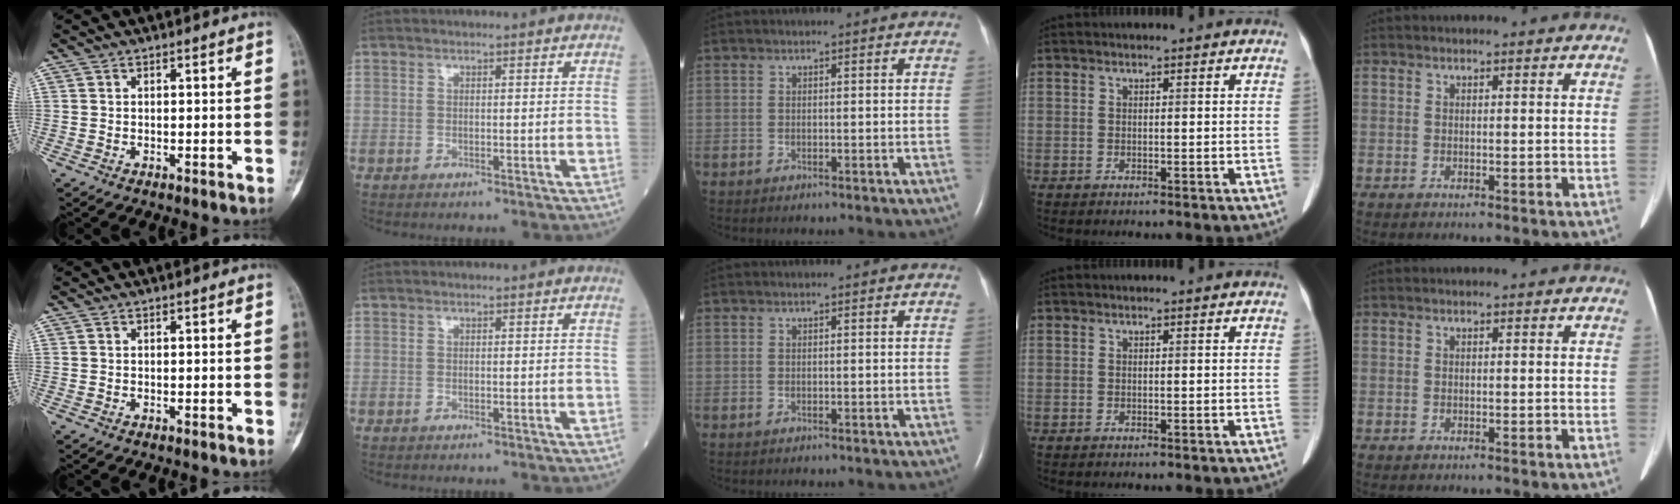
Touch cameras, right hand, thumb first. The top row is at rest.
{}